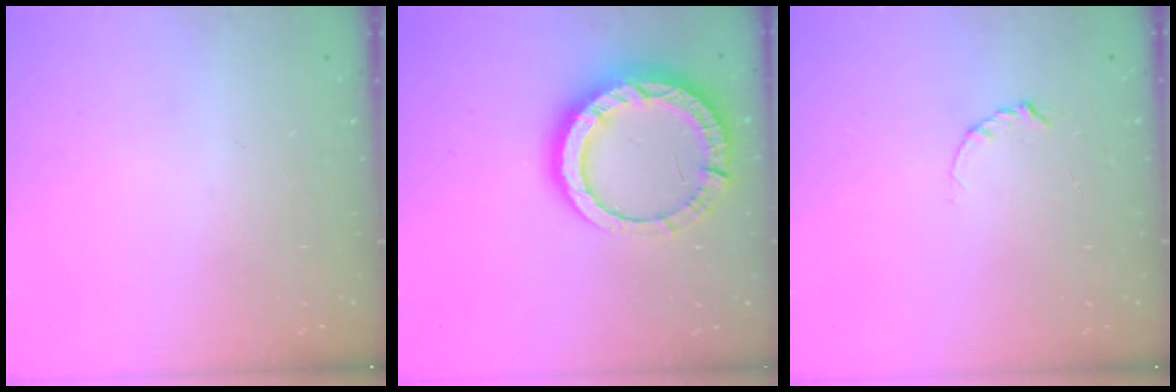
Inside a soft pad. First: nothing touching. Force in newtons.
{"total": 13.9, "press": 13.8, "slide": 1.5}
{"total": 2.9, "press": 2.9, "slide": 0.3}